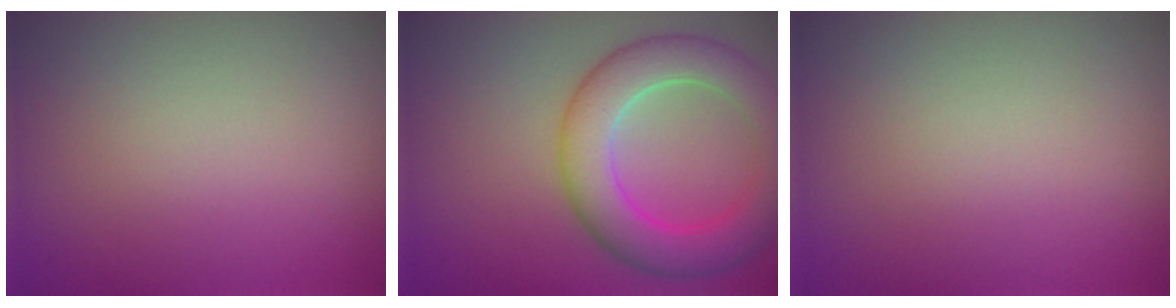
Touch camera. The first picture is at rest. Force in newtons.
{"total": 6.6, "press": 6.6, "slide": 0.2}
{"total": 0.0}